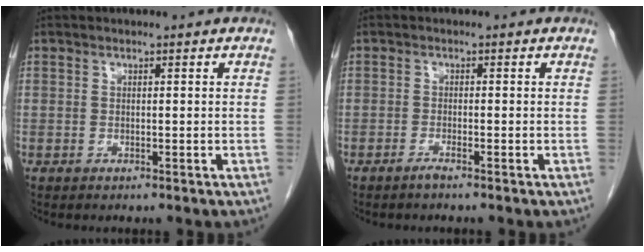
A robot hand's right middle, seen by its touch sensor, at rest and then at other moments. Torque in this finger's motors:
{"motor_torque": [-0.02, 0.09, 0.03, 0.00]}